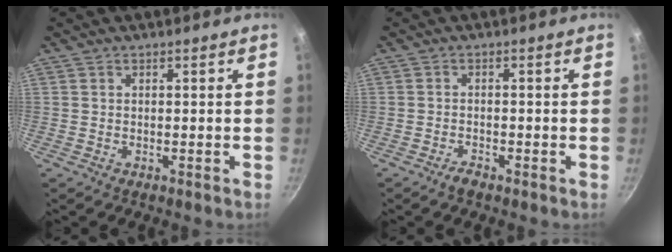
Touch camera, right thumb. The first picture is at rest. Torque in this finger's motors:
{"motor_torque": [0.56, 0.24, -0.16, 0.10, -0.03]}